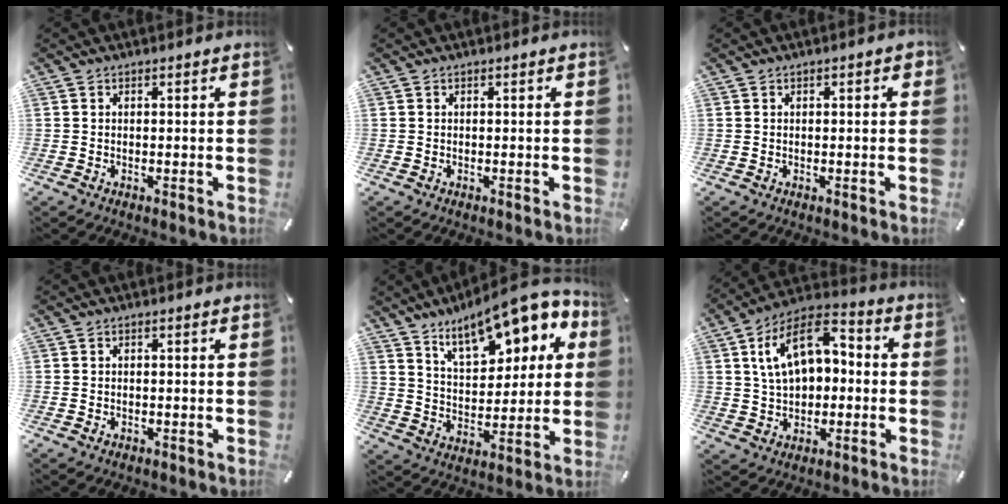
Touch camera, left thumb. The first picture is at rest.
{"total": 0.0}
{"total": 0.9, "force": [0.1, 0.5, 0.7], "torque": [-0.005, 0.001, -0.001]}
{"total": 0.5, "force": [-0.2, 0.4, 0.3], "torque": [-0.005, 0.001, -0.005]}
{"total": 17.1, "force": [11.3, 7.8, 10.3], "torque": [-0.168, -0.056, 0.194]}
{"total": 13.6, "force": [3.1, 9.6, 9.0], "torque": [-0.177, 0.003, 0.057]}